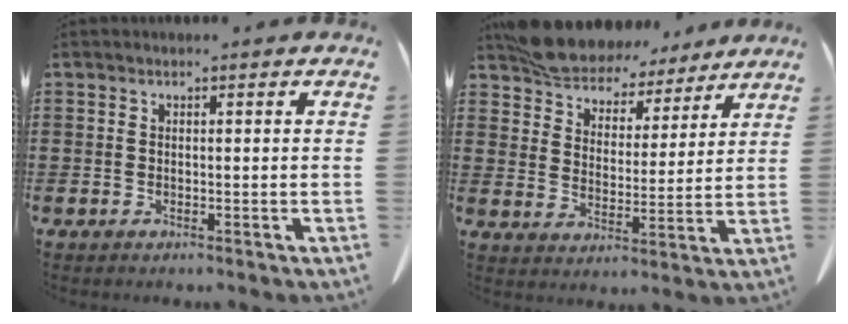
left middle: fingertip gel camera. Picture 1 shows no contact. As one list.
[{"total": 7.5, "force": [7.1, 2.1, 1.0], "torque": [-0.057, -0.036, 0.134]}]